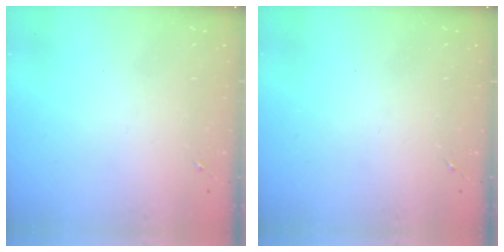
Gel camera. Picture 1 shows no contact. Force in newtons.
{"total": 0.0}